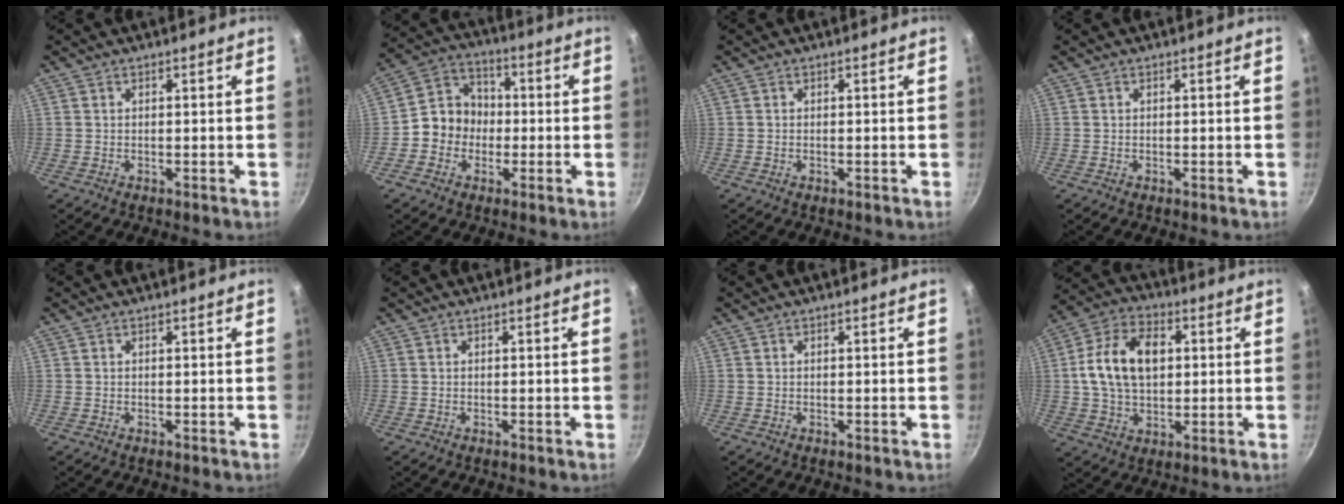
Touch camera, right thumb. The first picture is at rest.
{"total": 9.0, "force": [-1.7, 8.1, 3.7], "torque": [-0.020, 0.030, -0.048]}
{"total": 0.0}
{"total": 0.0}
{"total": 0.0}
{"total": 0.0}
{"total": 0.0}
{"total": 14.5, "force": [2.1, 9.8, 10.5], "torque": [-0.169, 0.015, 0.027]}